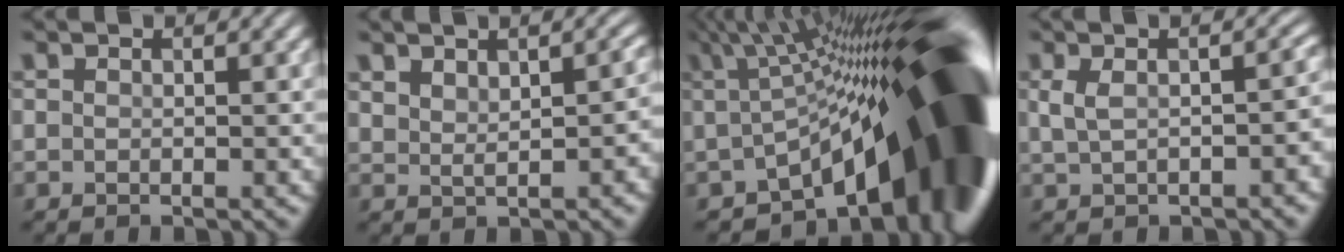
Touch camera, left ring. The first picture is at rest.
{"total": 3.9, "force": [1.9, 1.7, 3.0], "torque": [-0.043, 0.003, 0.037]}
{"total": 18.8, "force": [-2.7, 7.1, 17.2], "torque": [-0.180, 0.011, -0.039]}
{"total": 5.2, "force": [0.5, 2.5, 4.5], "torque": [-0.067, 0.005, 0.016]}